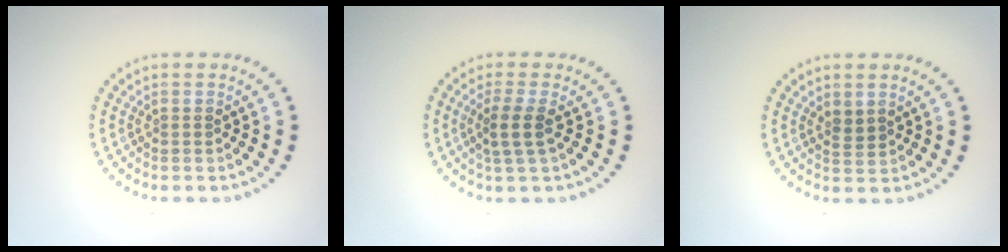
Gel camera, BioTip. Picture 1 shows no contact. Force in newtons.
{"total": 2.3, "press": 1.8, "slide": 1.3}
{"total": 1.2, "press": 1.0, "slide": 0.7}